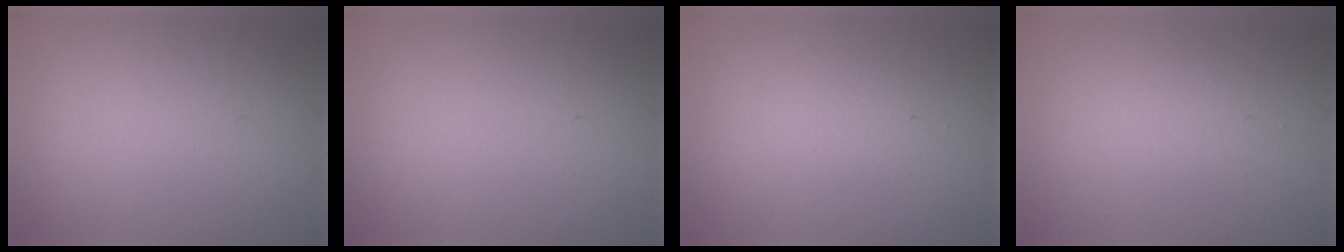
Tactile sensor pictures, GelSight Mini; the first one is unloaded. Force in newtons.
{"total": 0.0}
{"total": 1.4, "press": 1.4, "slide": 0.1}
{"total": 1.7, "press": 1.7, "slide": 0.1}